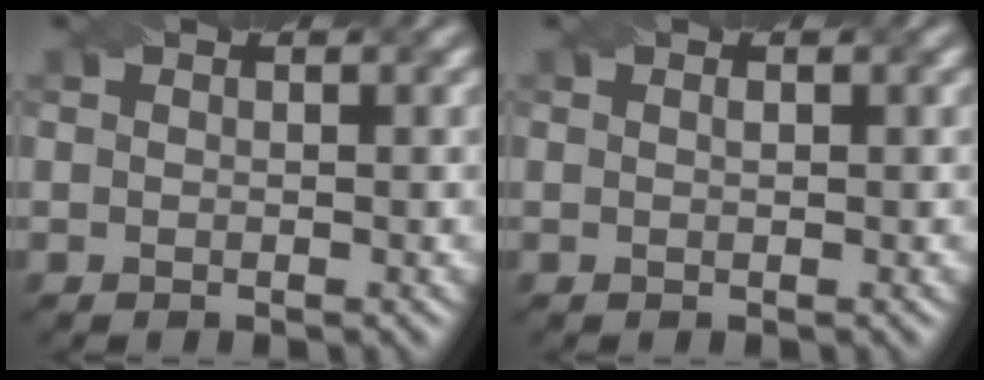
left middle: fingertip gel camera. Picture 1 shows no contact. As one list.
[{"total": 0.0}]